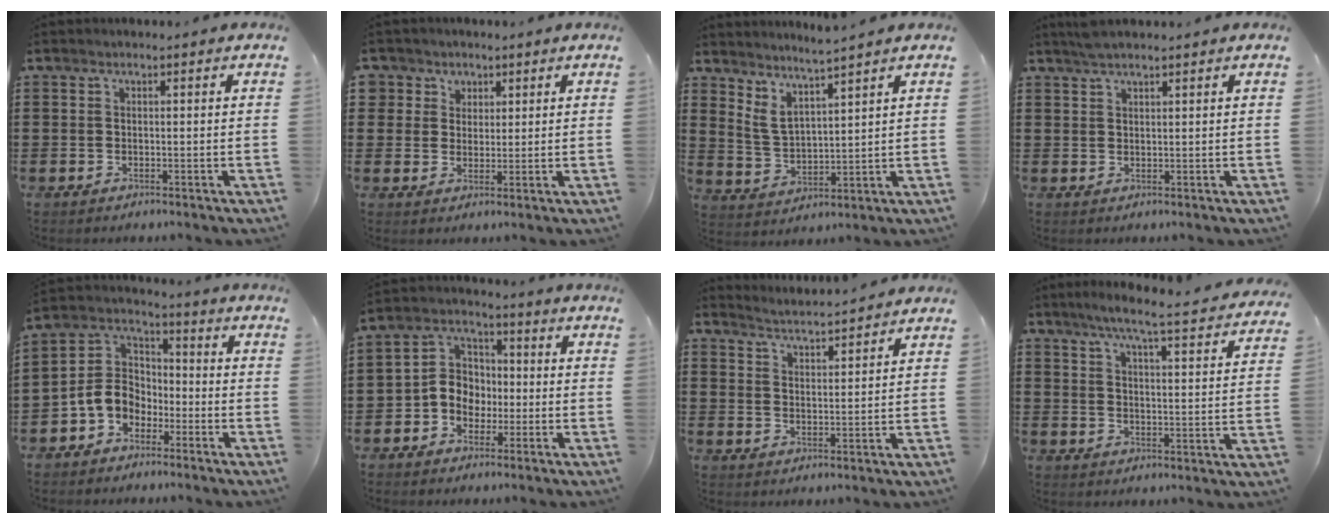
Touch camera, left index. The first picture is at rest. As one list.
[{"total": 3.5, "force": [1.7, 3.1, -0.3], "torque": [-0.005, 0.009, 0.027]}, {"total": 3.7, "force": [3.4, 0.3, 1.6], "torque": [-0.046, -0.022, 0.057]}, {"total": 2.1, "force": [1.9, 0.3, 0.9], "torque": [-0.021, 0.001, 0.036]}, {"total": 6.4, "force": [-2.9, 5.0, 2.6], "torque": [-0.091, 0.007, -0.069]}, {"total": 6.1, "force": [-1.7, 5.4, 2.3], "torque": [-0.071, 0.012, -0.040]}, {"total": 3.2, "force": [3.2, -0.5, 0.2], "torque": [-0.016, -0.022, 0.053]}, {"total": 6.2, "force": [5.2, -0.6, 3.2], "torque": [-0.072, -0.039, 0.083]}]